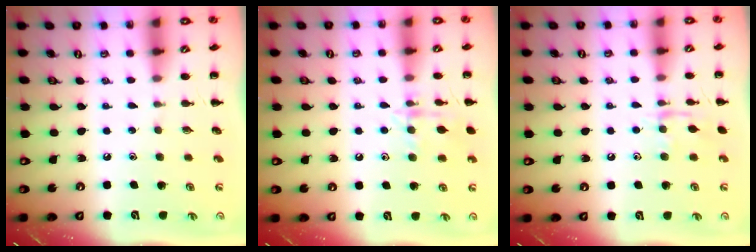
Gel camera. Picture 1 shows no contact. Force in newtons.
{"total": 10.2, "press": 10.2, "slide": 0.6}
{"total": 7.7, "press": 7.7, "slide": 0.5}